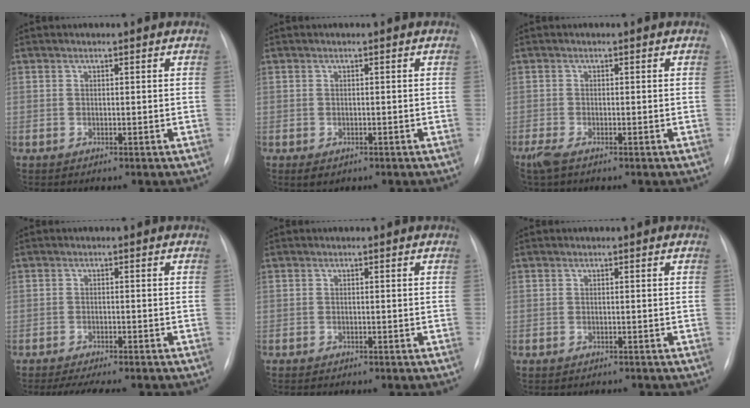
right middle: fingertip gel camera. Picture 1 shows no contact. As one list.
[{"total": 1.8, "force": [-1.0, 1.2, 1.0], "torque": [-0.013, 0.000, -0.004]}, {"total": 2.7, "force": [-1.9, 0.7, 1.8], "torque": [-0.044, -0.009, -0.036]}, {"total": 9.1, "force": [-7.9, 2.2, 4.0], "torque": [-0.053, -0.003, -0.106]}, {"total": 3.3, "force": [-2.8, 0.9, 1.6], "torque": [-0.025, -0.005, -0.026]}, {"total": 2.2, "force": [-2.0, 0.8, 0.3], "torque": [-0.005, -0.003, -0.024]}]